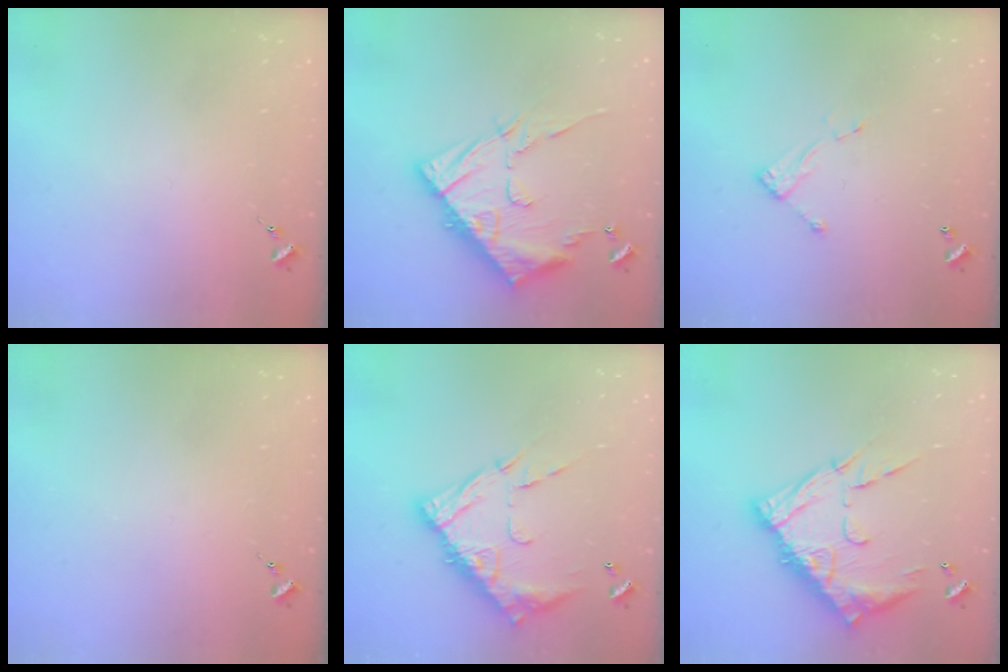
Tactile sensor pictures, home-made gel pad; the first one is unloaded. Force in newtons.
{"total": 17.0, "press": 16.9, "slide": 1.5}
{"total": 6.1, "press": 6.1, "slide": 0.2}
{"total": 0.0}
{"total": 17.2, "press": 17.1, "slide": 1.4}
{"total": 19.1, "press": 19.0, "slide": 1.7}